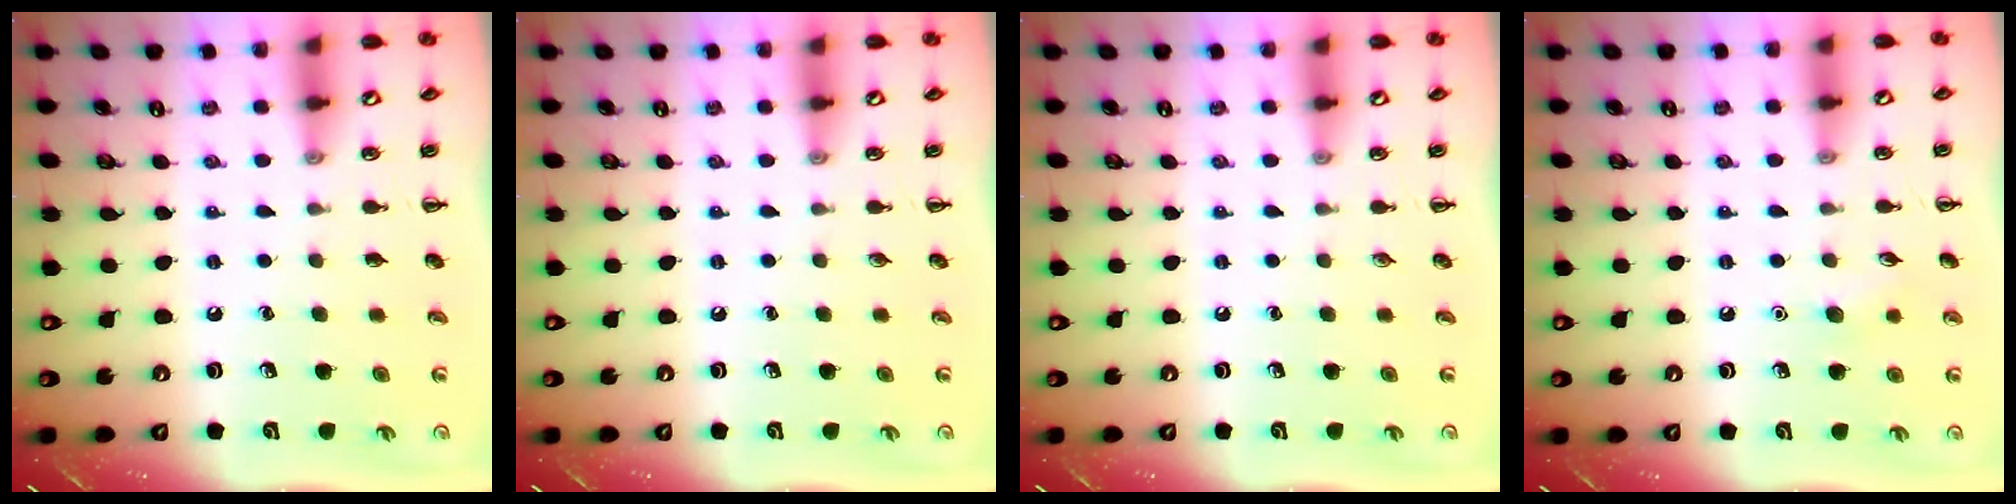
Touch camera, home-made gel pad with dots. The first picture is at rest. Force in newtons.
{"total": 0.0}
{"total": 0.0}
{"total": 5.7, "press": 5.5, "slide": 1.6}